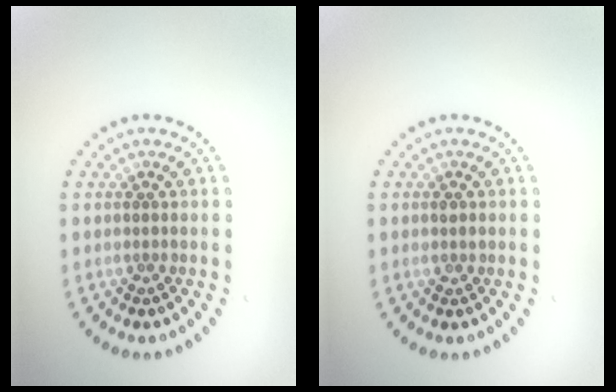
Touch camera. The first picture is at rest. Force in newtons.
{"total": 0.8, "press": 0.8, "slide": 0.2}